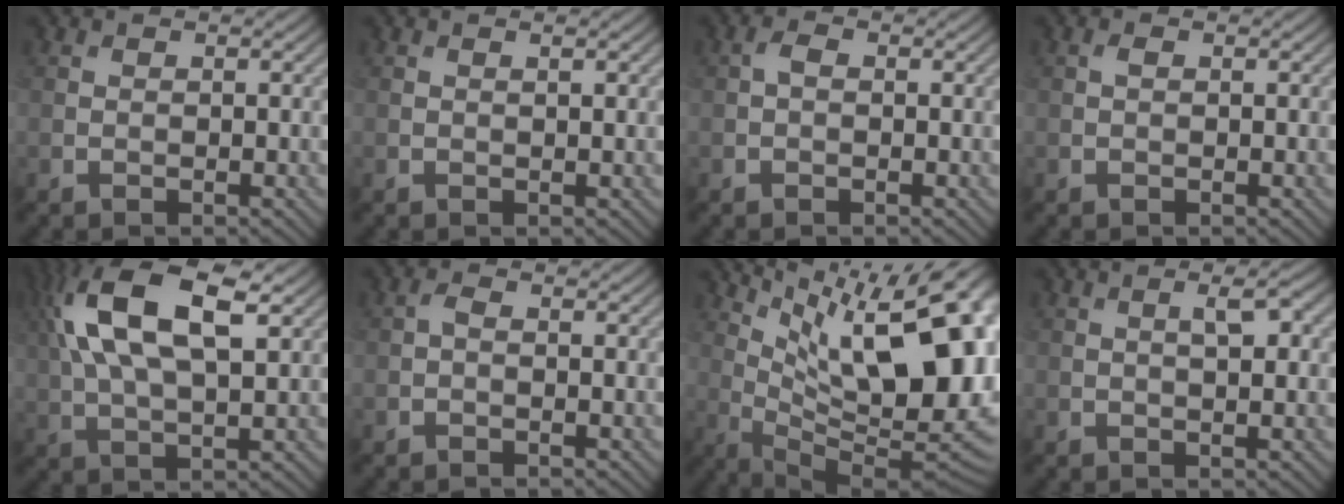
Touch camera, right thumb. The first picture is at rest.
{"total": 0.5, "force": [0.3, 0.0, 0.5], "torque": [-0.007, 0.001, 0.005]}
{"total": 1.2, "force": [0.0, 0.8, 0.9], "torque": [-0.019, 0.005, -0.003]}
{"total": 0.5, "force": [0.1, 0.3, 0.4], "torque": [-0.009, 0.002, 0.003]}
{"total": 14.3, "force": [5.1, 6.2, 11.9], "torque": [-0.249, 0.015, 0.090]}
{"total": 0.9, "force": [-0.2, 0.5, 0.7], "torque": [-0.019, 0.004, -0.006]}
{"total": 17.8, "force": [6.3, 5.7, 15.6], "torque": [-0.225, 0.022, 0.115]}
{"total": 2.7, "force": [0.5, 0.6, 2.6], "torque": [-0.044, 0.003, 0.010]}